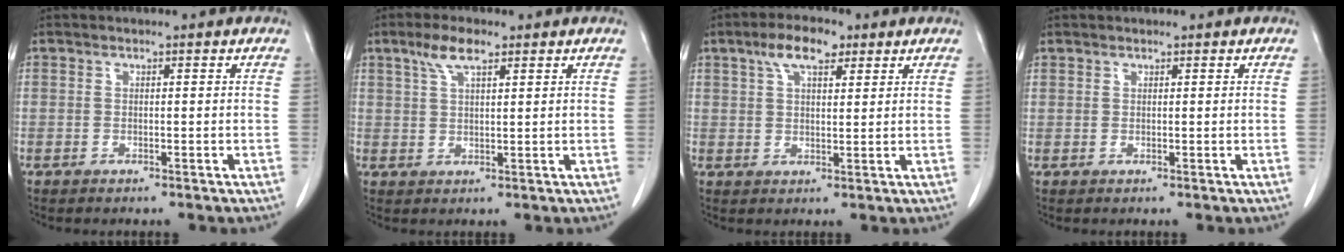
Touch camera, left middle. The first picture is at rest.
{"total": 4.6, "force": [2.9, 1.3, 3.3], "torque": [-0.072, 0.010, 0.058]}
{"total": 6.7, "force": [3.9, 2.5, 4.8], "torque": [-0.093, 0.017, 0.067]}
{"total": 0.0}